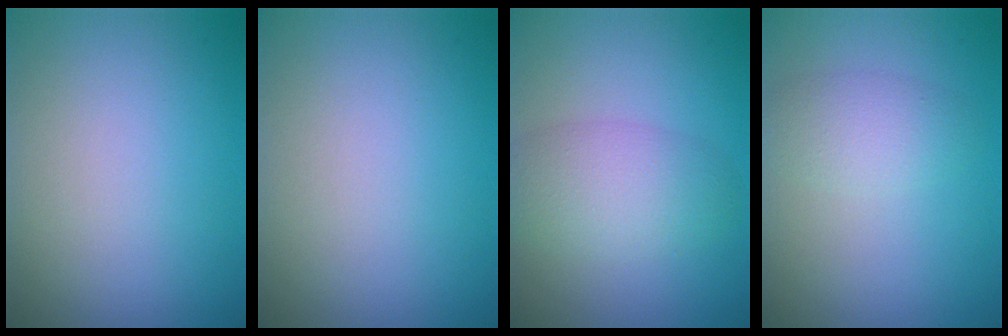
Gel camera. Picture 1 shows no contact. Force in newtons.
{"total": 0.0}
{"total": 4.2, "press": 4.2, "slide": 0.2}
{"total": 2.5, "press": 2.5, "slide": 0.1}